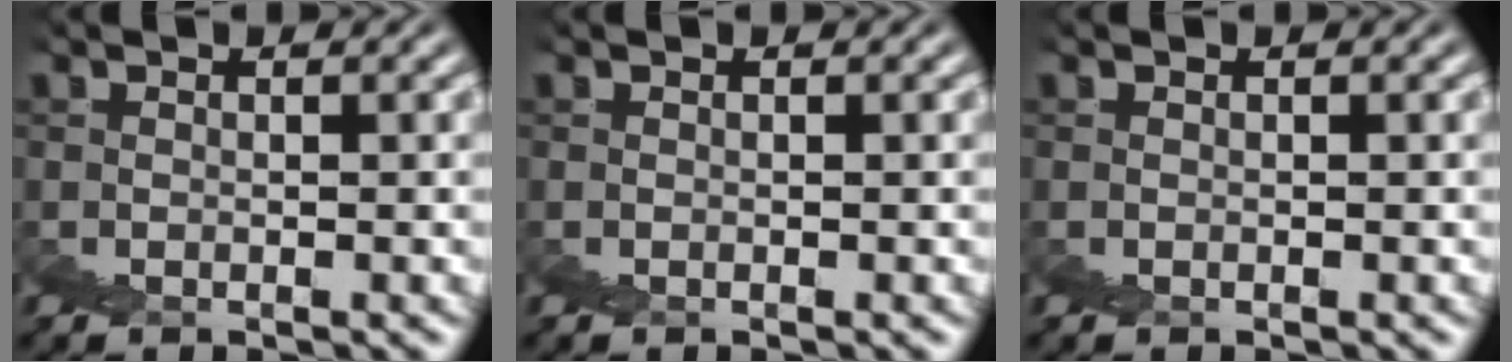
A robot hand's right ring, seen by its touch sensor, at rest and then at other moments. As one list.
[{"total": 0.0}, {"total": 0.0}]